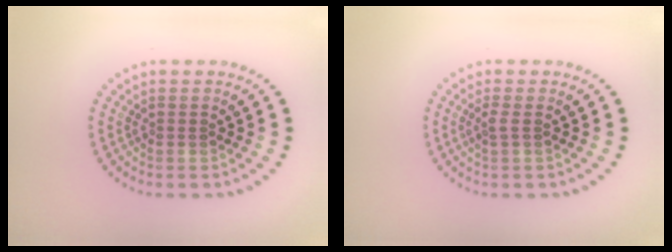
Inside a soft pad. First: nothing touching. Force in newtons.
{"total": 0.9, "press": 0.7, "slide": 0.6}